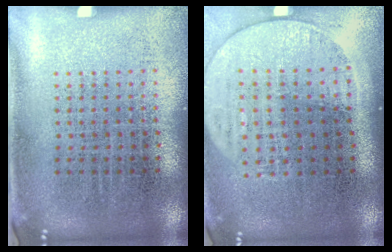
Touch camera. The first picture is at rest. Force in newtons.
{"total": 1.6, "press": 1.5, "slide": 0.7}